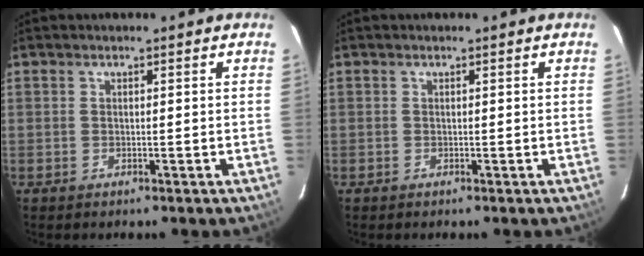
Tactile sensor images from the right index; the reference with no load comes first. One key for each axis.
{"total": 0.0}